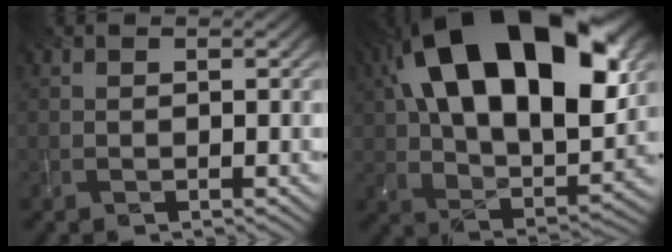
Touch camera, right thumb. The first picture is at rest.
{"total": 21.7, "force": [7.6, 12.2, 16.2], "torque": [-0.311, 0.042, 0.121]}